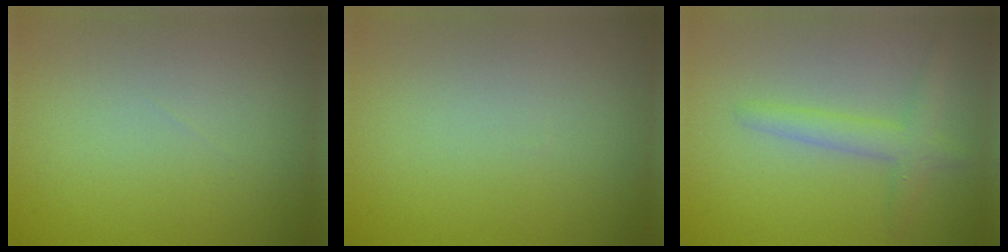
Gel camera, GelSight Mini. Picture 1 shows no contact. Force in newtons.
{"total": 0.0}
{"total": 2.7, "press": 2.6, "slide": 0.1}